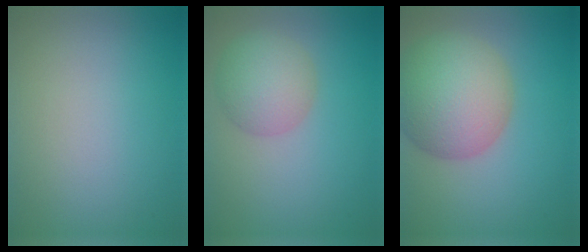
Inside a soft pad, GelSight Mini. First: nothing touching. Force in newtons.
{"total": 4.3, "press": 4.3, "slide": 0.1}
{"total": 9.4, "press": 9.4, "slide": 0.6}